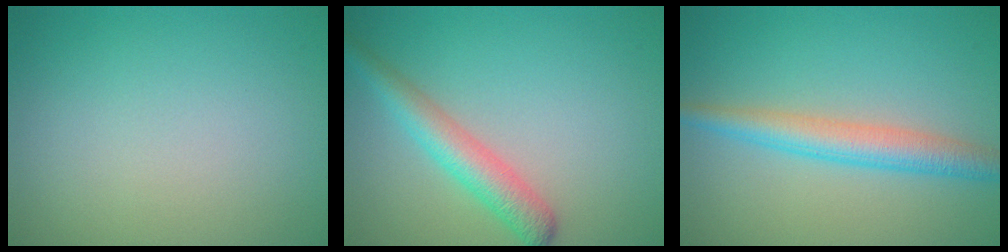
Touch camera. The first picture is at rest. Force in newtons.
{"total": 3.6, "press": 3.6, "slide": 0.1}
{"total": 3.8, "press": 3.8, "slide": 0.1}